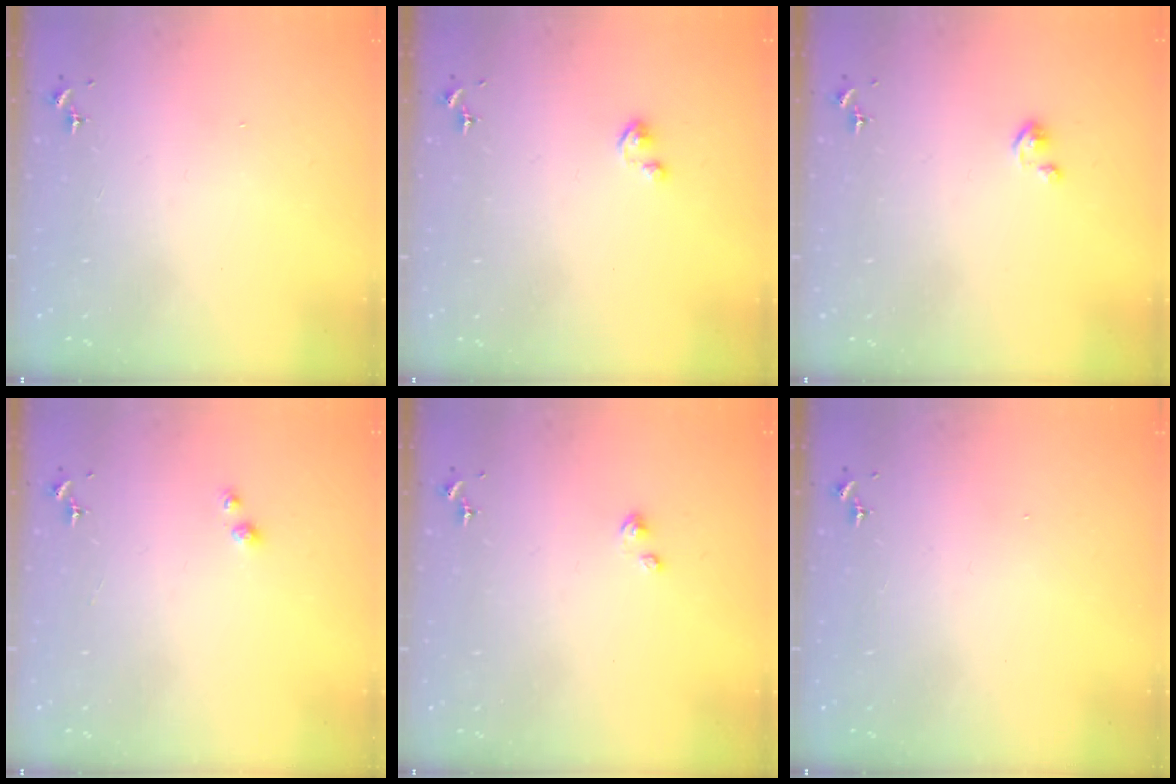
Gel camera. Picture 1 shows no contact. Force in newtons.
{"total": 2.8, "press": 2.8, "slide": 0.2}
{"total": 2.5, "press": 2.5, "slide": 0.3}
{"total": 3.3, "press": 3.3, "slide": 0.3}
{"total": 3.2, "press": 3.2, "slide": 0.4}
{"total": 0.0}